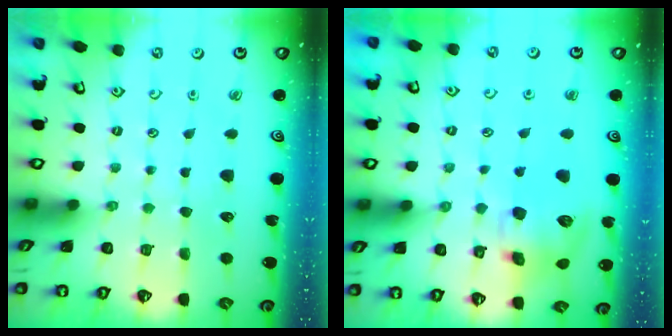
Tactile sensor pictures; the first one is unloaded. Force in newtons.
{"total": 11.0, "press": 10.8, "slide": 1.8}